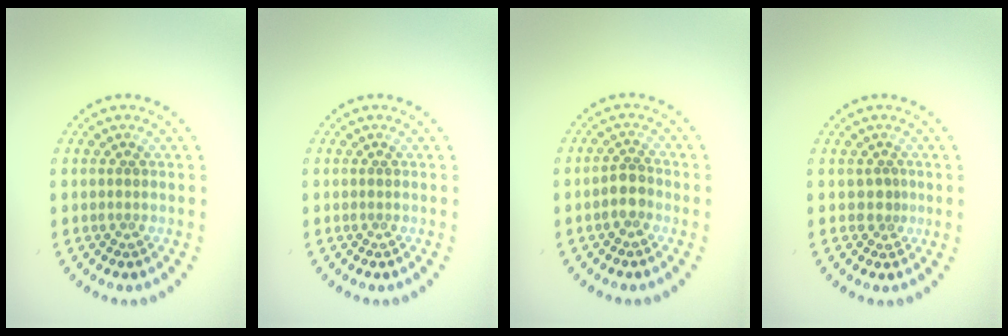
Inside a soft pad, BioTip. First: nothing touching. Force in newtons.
{"total": 0.0}
{"total": 2.0, "press": 1.8, "slide": 0.9}
{"total": 1.0, "press": 0.6, "slide": 0.8}